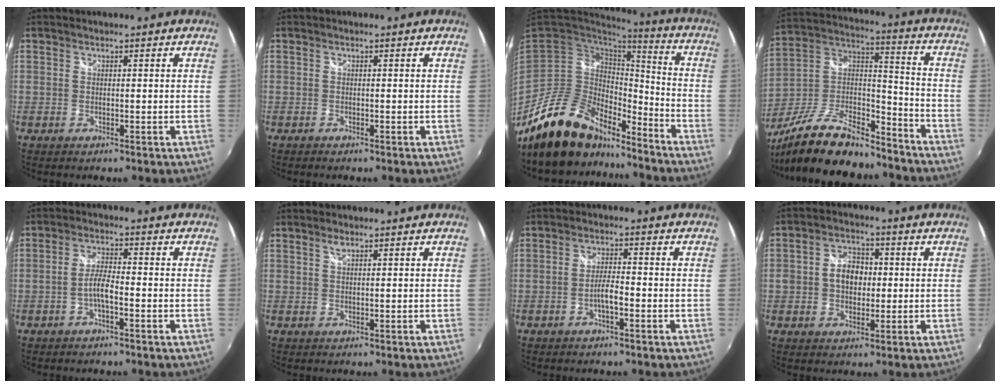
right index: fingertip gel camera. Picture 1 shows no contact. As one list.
[{"total": 0.6, "force": [-0.5, 0.2, 0.1], "torque": [-0.003, -0.004, -0.011]}, {"total": 18.8, "force": [-15.2, 7.4, 8.2], "torque": [-0.165, -0.003, -0.257]}, {"total": 22.1, "force": [-16.5, 7.2, 12.7], "torque": [-0.257, -0.007, -0.279]}, {"total": 3.7, "force": [-1.7, 0.6, 3.3], "torque": [-0.069, 0.007, -0.033]}, {"total": 1.0, "force": [0.7, 0.2, 0.7], "torque": [-0.013, 0.003, 0.011]}, {"total": 3.2, "force": [-1.5, 0.5, 2.8], "torque": [-0.057, 0.006, -0.029]}, {"total": 6.7, "force": [0.0, 5.0, 4.5], "torque": [-0.082, 0.016, 0.001]}]